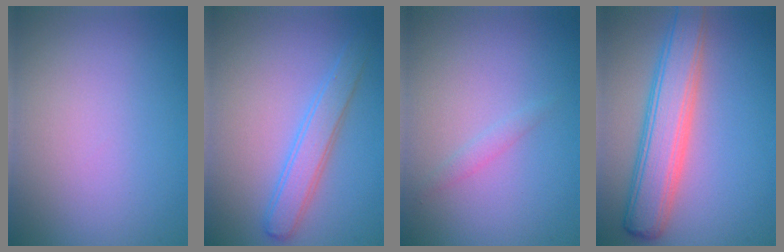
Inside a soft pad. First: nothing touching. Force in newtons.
{"total": 2.8, "press": 2.8, "slide": 0.1}
{"total": 0.8, "press": 0.8, "slide": 0.0}
{"total": 6.0, "press": 6.0, "slide": 0.5}